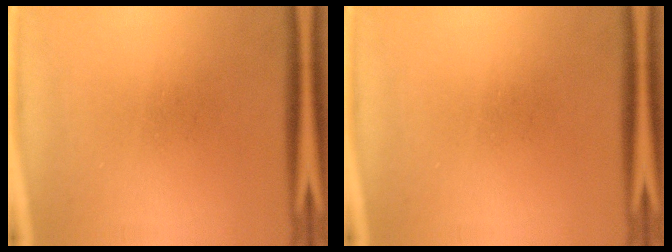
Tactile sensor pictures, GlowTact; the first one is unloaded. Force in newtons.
{"total": 0.0}